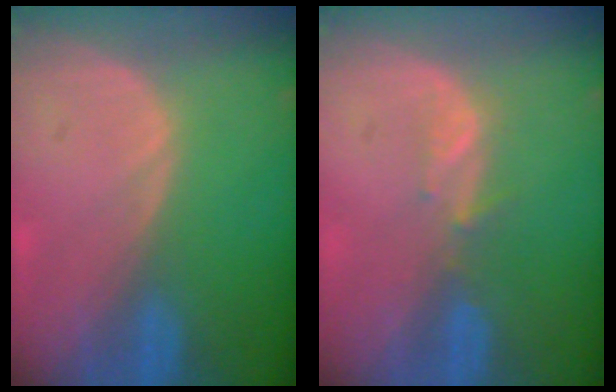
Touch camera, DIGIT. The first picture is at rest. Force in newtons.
{"total": 1.9, "press": 1.8, "slide": 0.7}